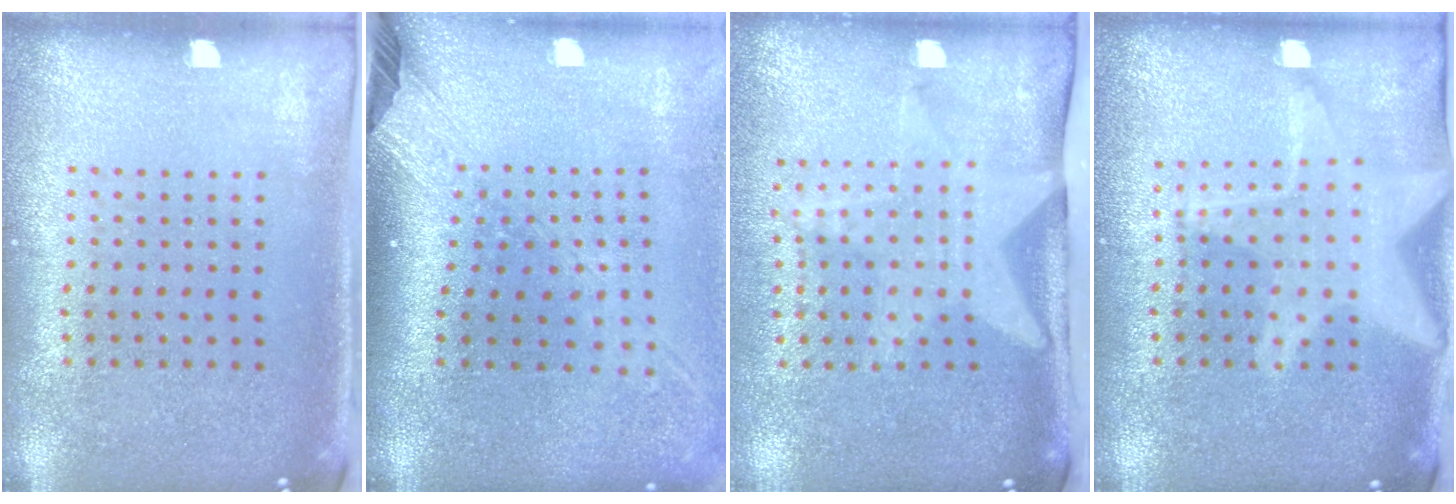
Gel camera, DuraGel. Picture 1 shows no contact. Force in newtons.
{"total": 2.6, "press": 2.0, "slide": 1.7}
{"total": 1.9, "press": 1.6, "slide": 1.0}
{"total": 2.9, "press": 2.9, "slide": 0.2}